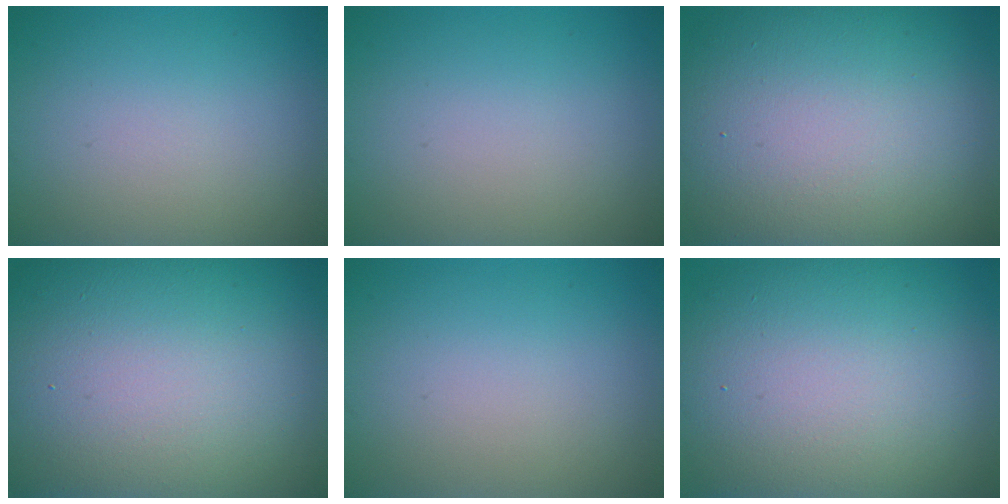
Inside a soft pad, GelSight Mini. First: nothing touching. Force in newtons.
{"total": 0.0}
{"total": 17.7, "press": 17.6, "slide": 1.5}
{"total": 23.5, "press": 23.4, "slide": 1.6}
{"total": 0.0}
{"total": 15.9, "press": 15.9, "slide": 0.8}